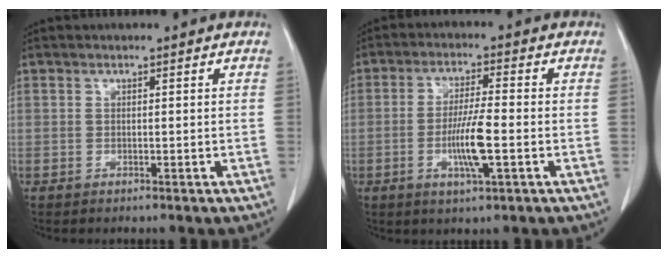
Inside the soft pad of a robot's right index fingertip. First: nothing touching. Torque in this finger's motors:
{"motor_torque": [1.75, -0.39, 0.88, 0.12]}